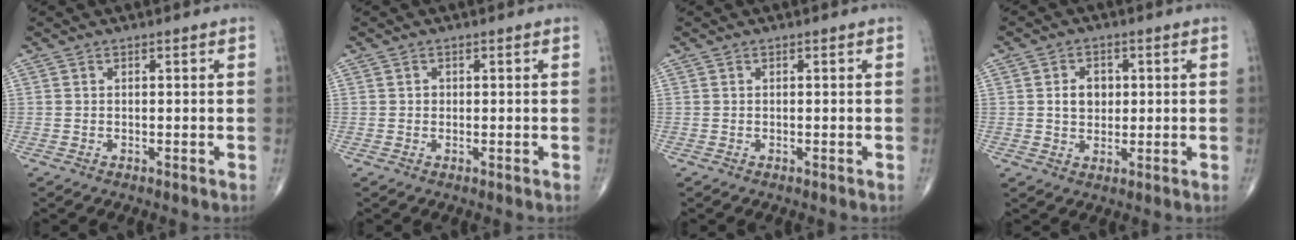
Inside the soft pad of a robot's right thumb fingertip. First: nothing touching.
{"total": 0.8, "force": [0.0, 0.8, 0.3], "torque": [0.000, 0.002, 0.001]}
{"total": 0.0}
{"total": 5.1, "force": [0.7, 3.9, 3.1], "torque": [-0.031, -0.001, 0.011]}